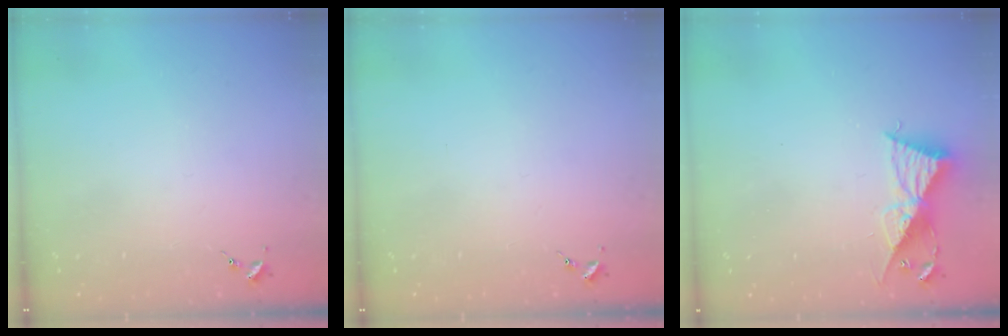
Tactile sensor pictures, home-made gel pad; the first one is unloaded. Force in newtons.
{"total": 0.0}
{"total": 9.7, "press": 9.7, "slide": 0.7}